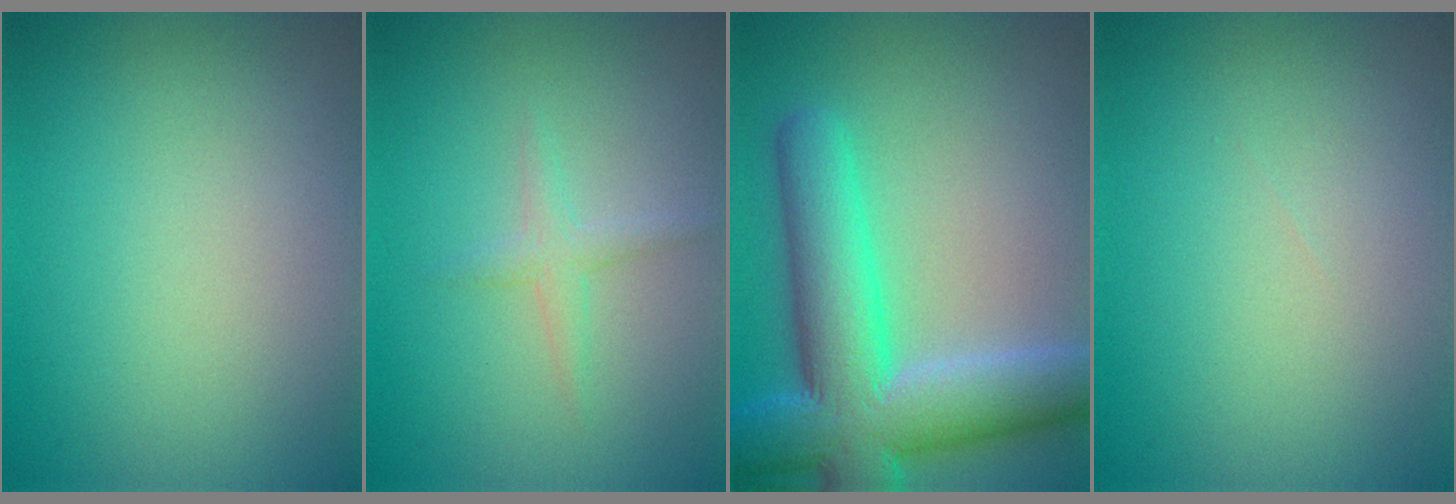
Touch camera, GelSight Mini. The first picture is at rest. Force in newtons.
{"total": 1.4, "press": 1.4, "slide": 0.0}
{"total": 10.8, "press": 10.7, "slide": 0.8}
{"total": 0.0}